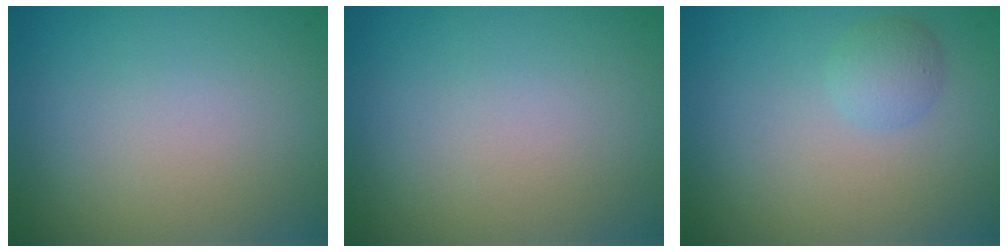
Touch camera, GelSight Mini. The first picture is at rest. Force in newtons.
{"total": 0.0}
{"total": 1.5, "press": 1.5, "slide": 0.1}